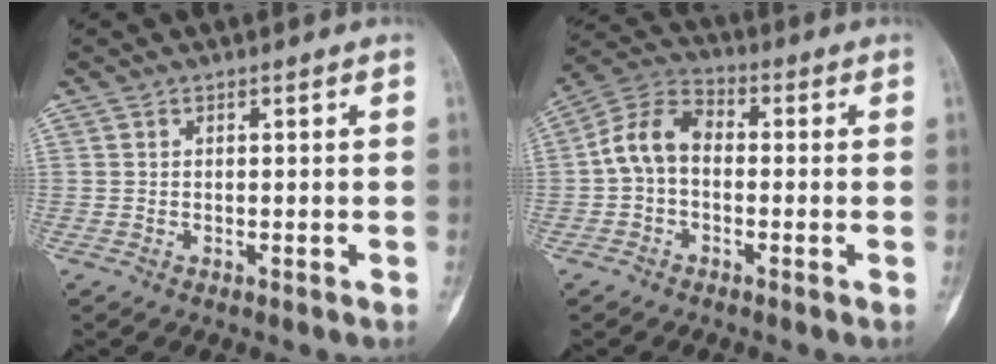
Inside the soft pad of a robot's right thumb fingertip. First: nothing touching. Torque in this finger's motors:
{"motor_torque": [0.06, 0.06, 0.30, -0.28, 0.22]}